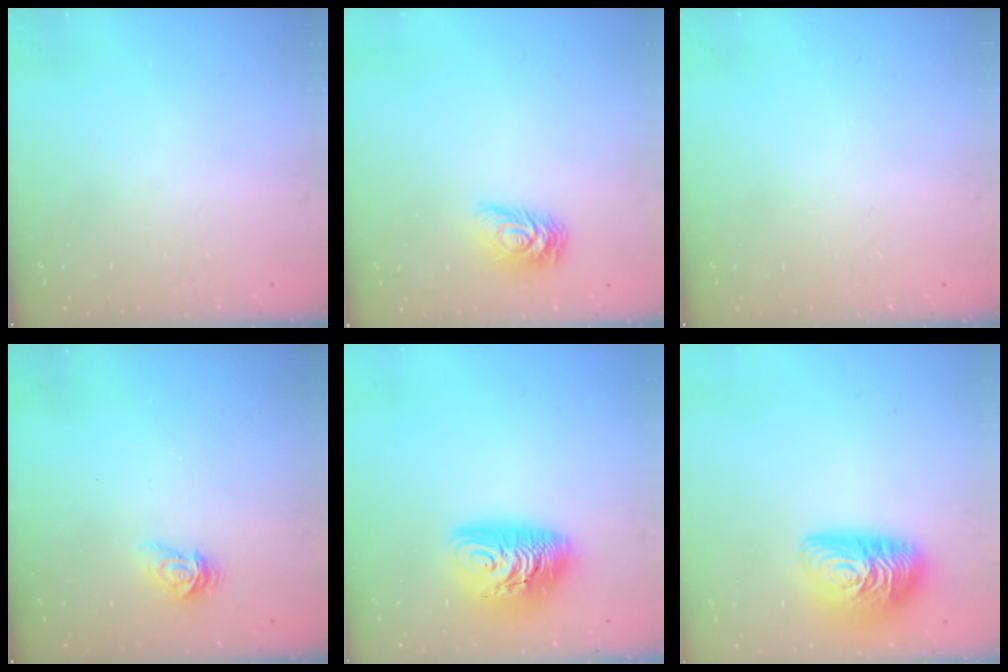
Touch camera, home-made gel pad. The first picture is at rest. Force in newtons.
{"total": 7.2, "press": 7.2, "slide": 0.4}
{"total": 0.0}
{"total": 3.8, "press": 3.8, "slide": 0.4}
{"total": 12.8, "press": 12.8, "slide": 1.2}
{"total": 15.8, "press": 15.8, "slide": 0.8}